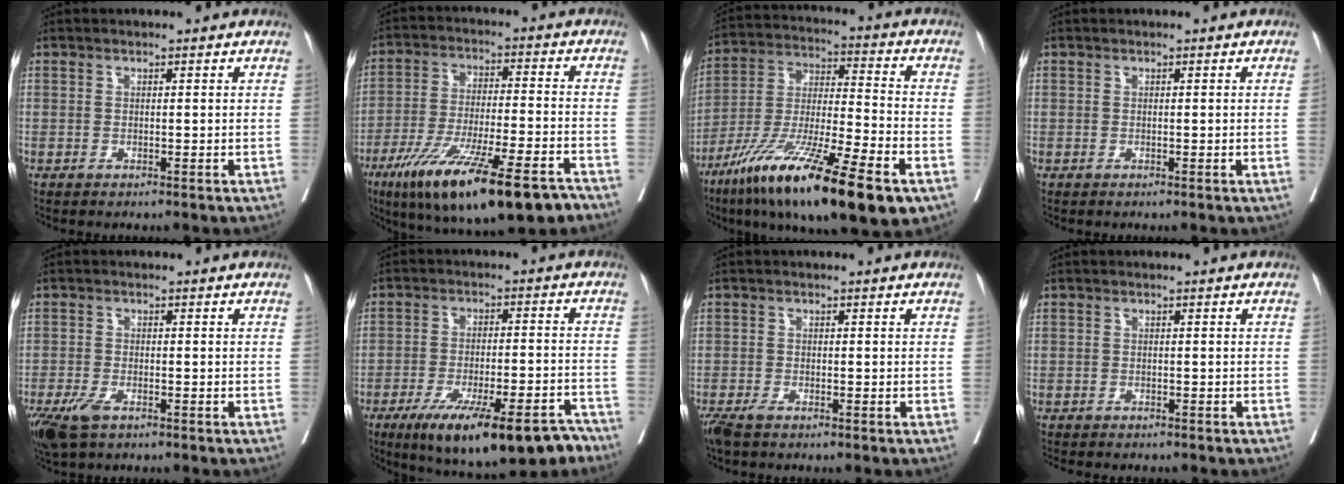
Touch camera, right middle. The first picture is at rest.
{"total": 20.5, "force": [-13.5, 3.3, 15.1], "torque": [-0.222, -0.038, -0.219]}
{"total": 23.5, "force": [-13.4, 3.1, 19.1], "torque": [-0.308, -0.043, -0.228]}
{"total": 0.0}
{"total": 5.4, "force": [-3.4, 2.2, 3.7], "torque": [-0.076, -0.011, -0.060]}
{"total": 18.7, "force": [-13.2, 4.4, 12.5], "torque": [-0.147, 0.000, -0.198]}
{"total": 2.9, "force": [-2.2, 0.9, 1.7], "torque": [-0.035, -0.007, -0.038]}
{"total": 5.6, "force": [-4.9, 1.4, 2.2], "torque": [-0.026, -0.006, -0.065]}